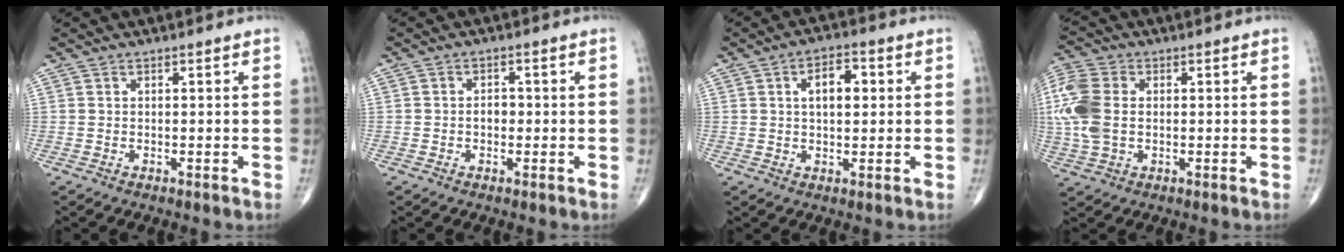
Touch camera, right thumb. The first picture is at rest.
{"total": 2.2, "force": [-0.3, 1.6, 1.5], "torque": [-0.013, 0.006, -0.009]}
{"total": 6.4, "force": [1.3, 3.5, 5.2], "torque": [-0.069, 0.008, 0.016]}
{"total": 11.4, "force": [0.4, 7.6, 8.5], "torque": [-0.216, 0.012, 0.008]}